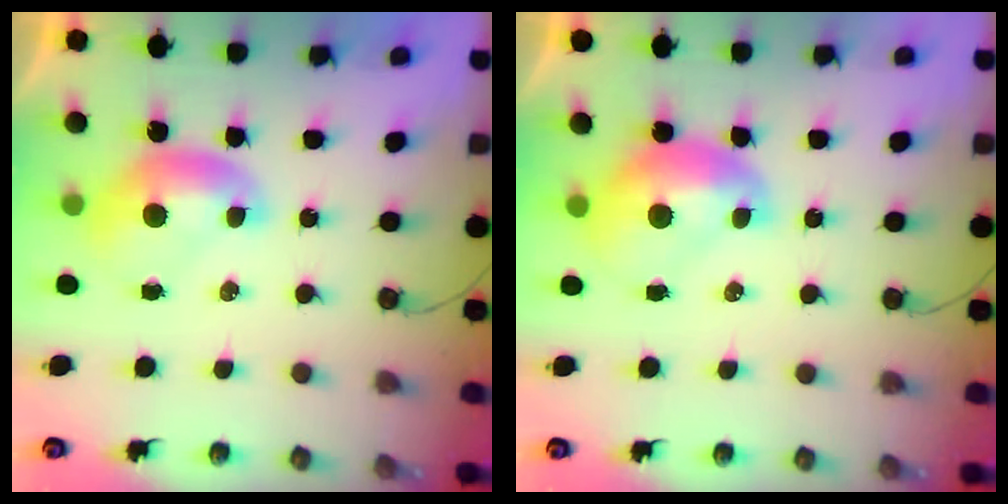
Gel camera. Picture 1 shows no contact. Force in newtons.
{"total": 2.0, "press": 2.0, "slide": 0.2}